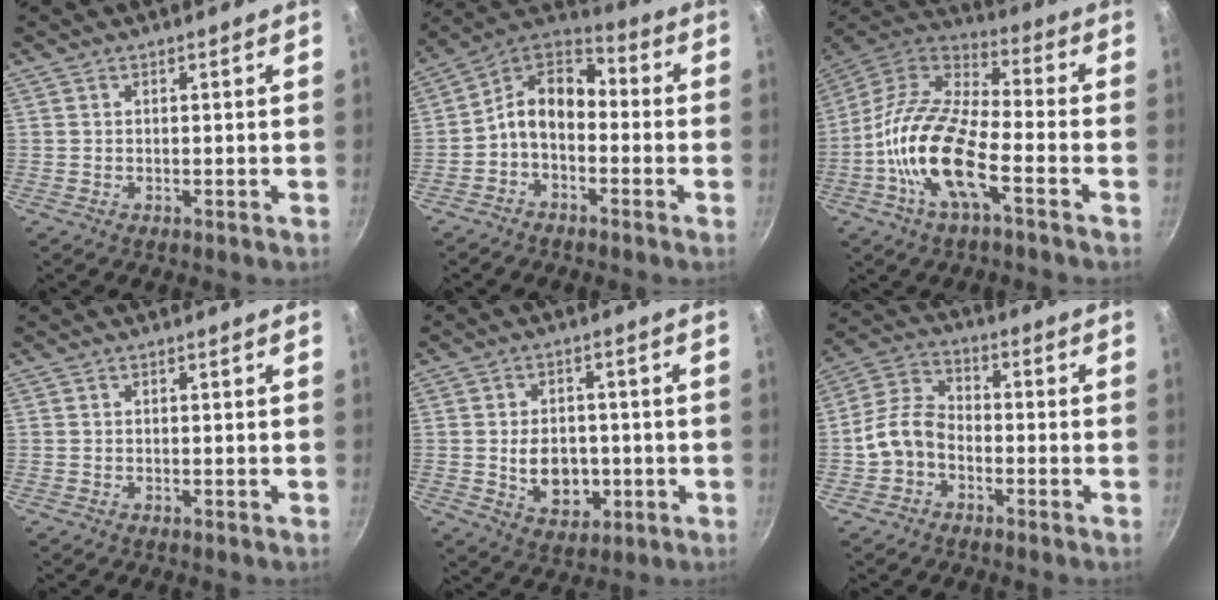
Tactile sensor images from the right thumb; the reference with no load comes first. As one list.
[{"total": 10.3, "force": [-2.1, 7.0, 7.3], "torque": [-0.115, 0.057, -0.063]}, {"total": 17.7, "force": [-6.2, 6.8, 15.2], "torque": [-0.290, 0.044, -0.137]}, {"total": 0.0}, {"total": 9.4, "force": [-1.2, 7.0, 6.1], "torque": [-0.062, 0.002, -0.009]}, {"total": 8.0, "force": [-2.9, 5.8, 4.7], "torque": [-0.079, 0.038, -0.070]}]